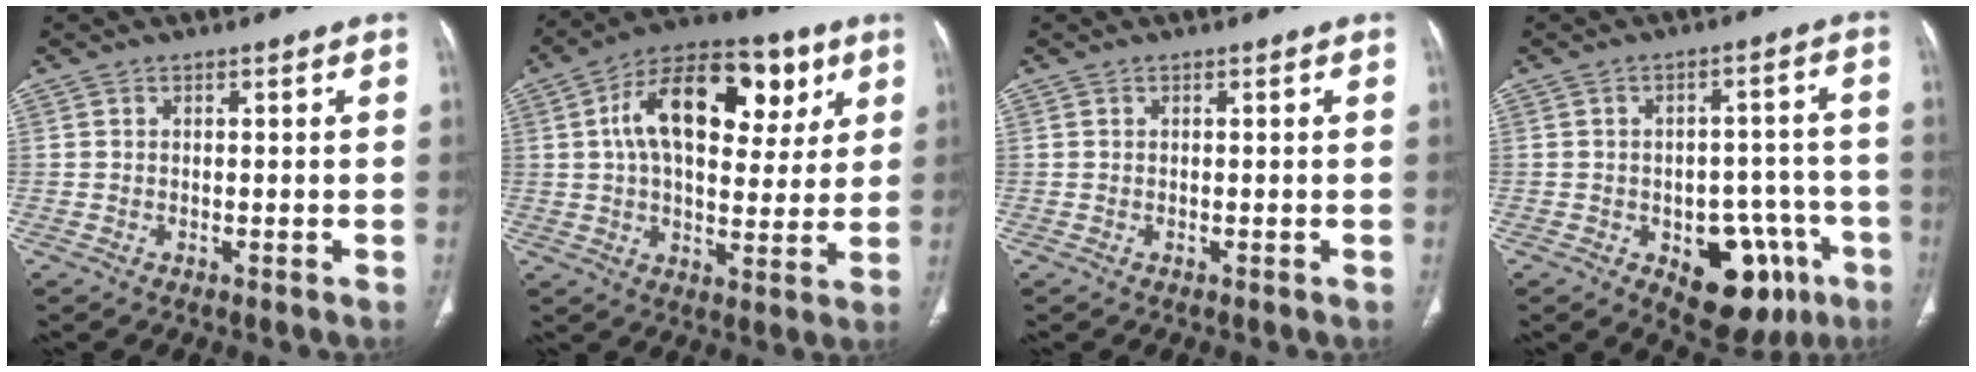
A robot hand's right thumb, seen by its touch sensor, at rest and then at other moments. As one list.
[{"total": 20.5, "force": [6.5, 11.6, 15.6], "torque": [-0.210, 0.009, 0.092]}, {"total": 0.0}, {"total": 14.7, "force": [-6.6, 8.5, 10.0], "torque": [-0.083, 0.036, -0.076]}]